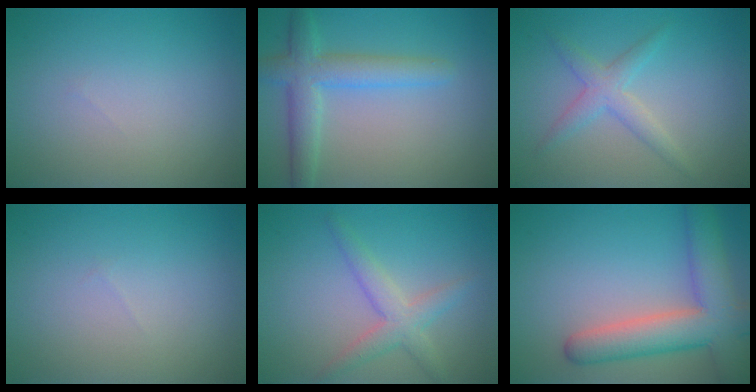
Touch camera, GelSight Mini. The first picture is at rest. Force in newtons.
{"total": 4.4, "press": 4.4, "slide": 0.2}
{"total": 2.5, "press": 2.5, "slide": 0.1}
{"total": 0.0}
{"total": 3.1, "press": 3.1, "slide": 0.1}
{"total": 7.4, "press": 7.4, "slide": 0.5}